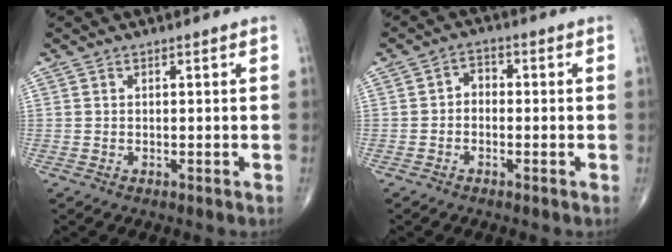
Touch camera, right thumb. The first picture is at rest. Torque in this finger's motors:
{"motor_torque": [-0.15, 0.02, 0.25, -0.03, 0.06]}